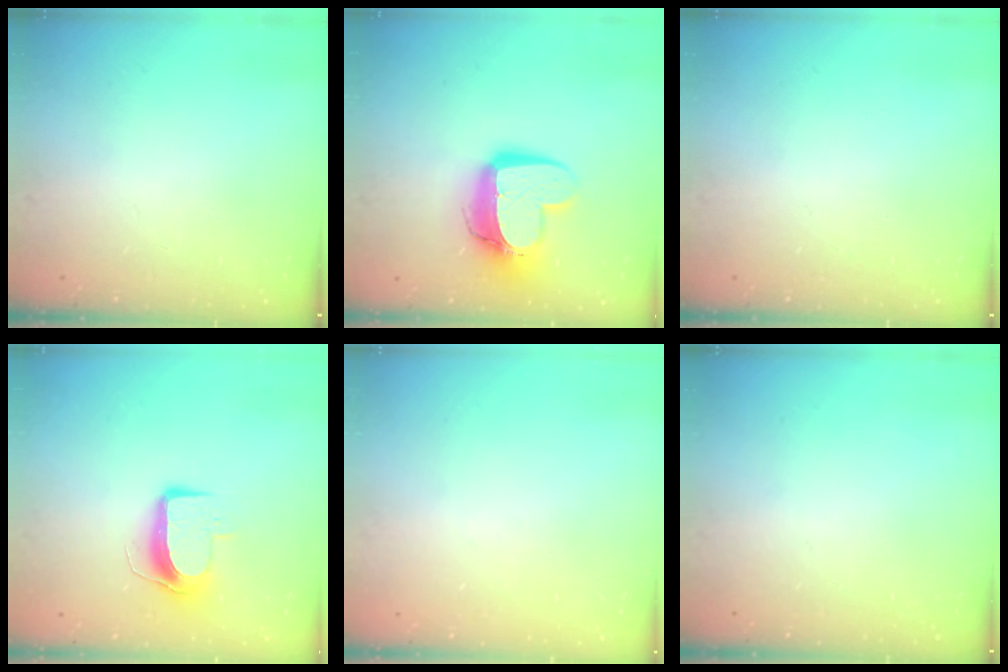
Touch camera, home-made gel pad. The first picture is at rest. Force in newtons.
{"total": 14.2, "press": 14.2, "slide": 1.4}
{"total": 0.0}
{"total": 10.6, "press": 10.6, "slide": 0.8}
{"total": 0.0}
{"total": 0.0}